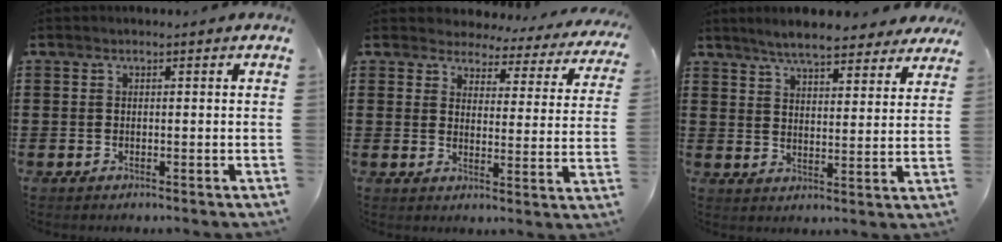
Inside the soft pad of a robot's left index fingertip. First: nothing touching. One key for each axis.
{"total": 3.4, "fx": 3.3, "fy": 0.8, "fz": 0.2, "tx": -0.027, "ty": -0.024, "tz": 0.053}
{"total": 6.3, "fx": 5.8, "fy": 0.7, "fz": 2.4, "tx": -0.066, "ty": -0.017, "tz": 0.105}